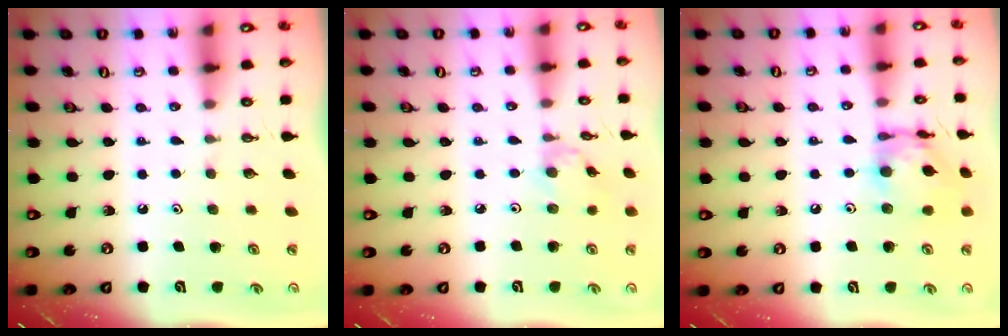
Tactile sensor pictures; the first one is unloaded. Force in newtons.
{"total": 2.2, "press": 2.2, "slide": 0.4}
{"total": 13.1, "press": 13.0, "slide": 1.0}